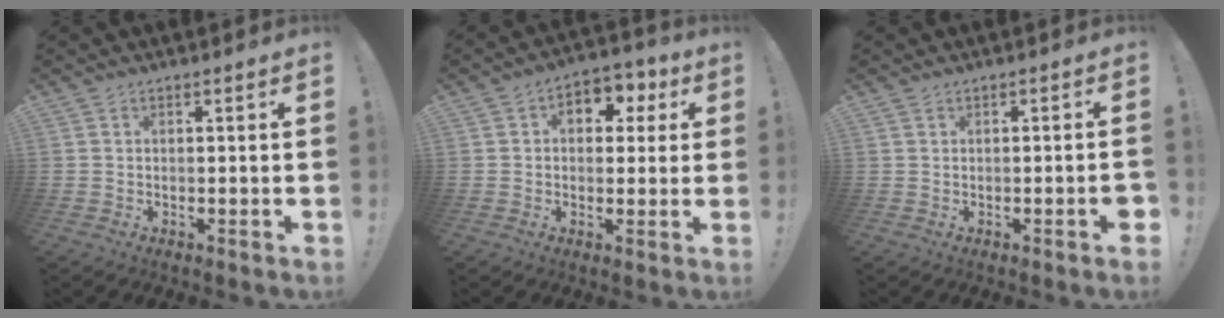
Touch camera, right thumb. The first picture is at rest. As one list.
[{"total": 7.9, "force": [2.1, 6.0, 4.7], "torque": [-0.048, -0.005, 0.038]}, {"total": 2.3, "force": [-1.1, 0.1, 2.0], "torque": [-0.031, 0.002, -0.017]}]